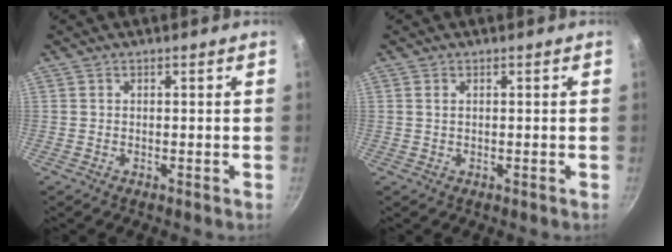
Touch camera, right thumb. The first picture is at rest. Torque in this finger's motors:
{"motor_torque": [-0.08, 0.15, -0.29, 0.25, -0.03]}